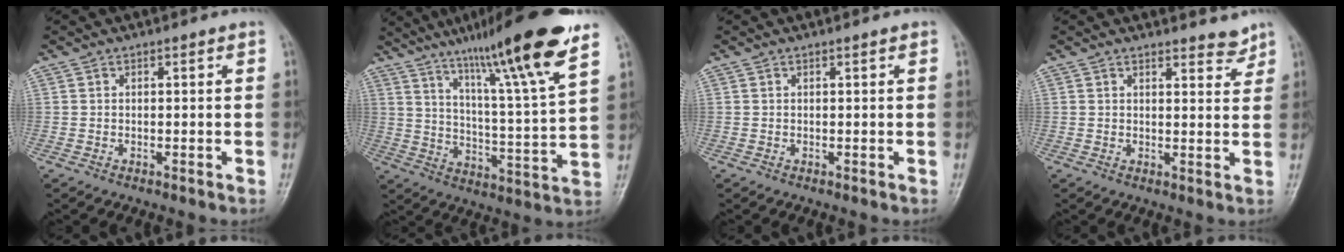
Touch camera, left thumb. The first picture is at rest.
{"total": 20.4, "force": [13.3, 1.0, 15.4], "torque": [-0.226, -0.054, 0.211]}
{"total": 0.0}
{"total": 3.4, "force": [3.1, 1.1, 0.9], "torque": [0.000, -0.026, 0.035]}